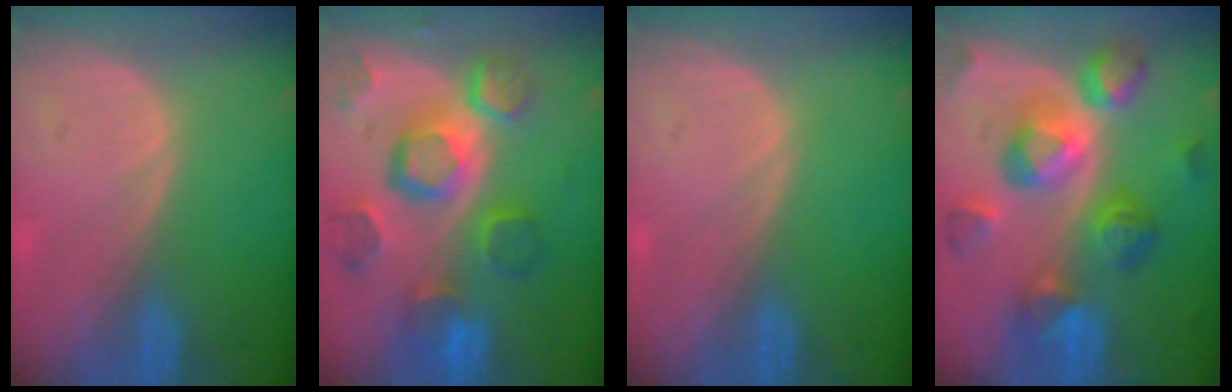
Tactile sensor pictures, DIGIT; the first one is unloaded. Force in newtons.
{"total": 12.1, "press": 10.5, "slide": 5.9}
{"total": 0.0}
{"total": 11.4, "press": 11.4, "slide": 0.9}